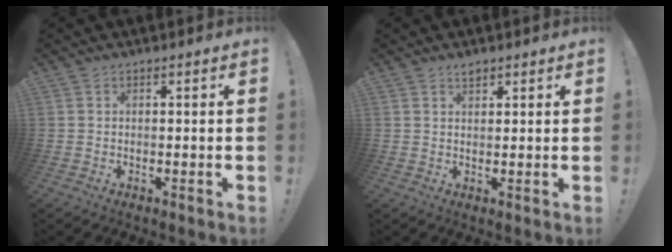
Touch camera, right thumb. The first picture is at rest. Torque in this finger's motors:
{"motor_torque": [-0.27, 0.06, -0.16, 0.18, 0.02]}